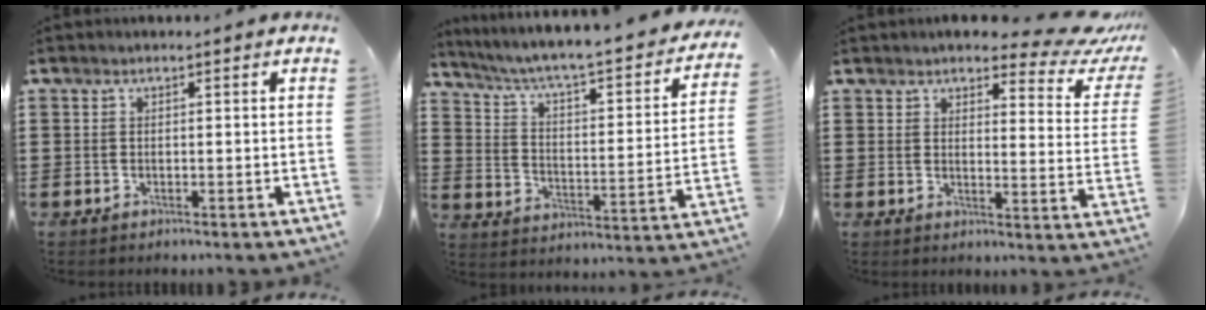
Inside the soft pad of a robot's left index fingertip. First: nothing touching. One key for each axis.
{"total": 4.0, "fx": 3.0, "fy": 0.2, "fz": 2.8, "tx": -0.070, "ty": -0.040, "tz": 0.038}
{"total": 6.1, "fx": 5.2, "fy": 1.1, "fz": 2.9, "tx": -0.055, "ty": -0.034, "tz": 0.087}